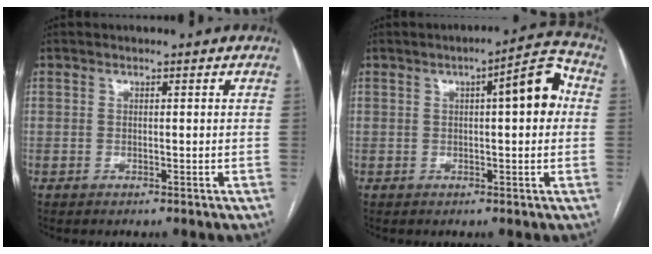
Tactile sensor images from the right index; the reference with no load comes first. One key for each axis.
{"total": 7.8, "fx": 1.3, "fy": 1.5, "fz": 7.6, "tx": -0.100, "ty": 0.027, "tz": 0.012}